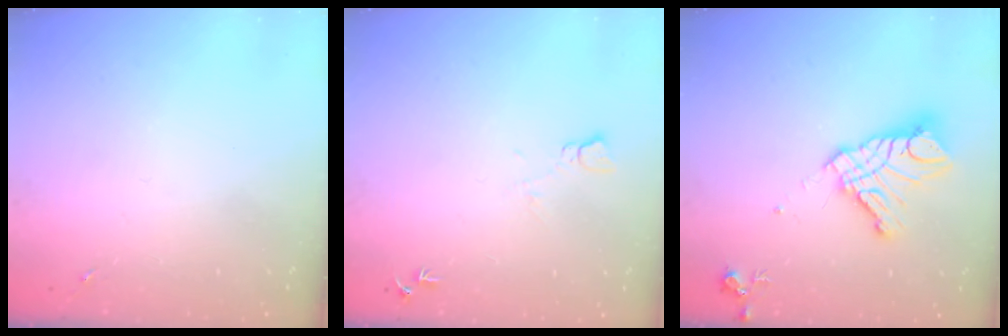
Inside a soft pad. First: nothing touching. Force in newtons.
{"total": 6.6, "press": 6.6, "slide": 0.7}
{"total": 15.8, "press": 15.7, "slide": 1.7}